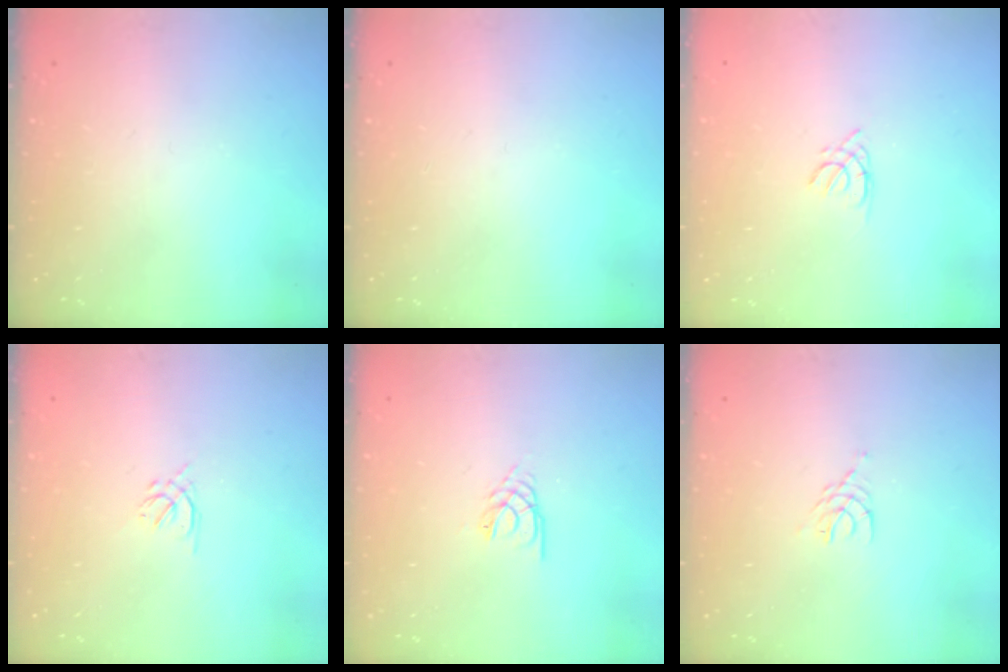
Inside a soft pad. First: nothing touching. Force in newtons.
{"total": 0.0}
{"total": 1.7, "press": 1.7, "slide": 0.3}
{"total": 1.3, "press": 1.2, "slide": 0.5}
{"total": 2.2, "press": 2.1, "slide": 0.4}
{"total": 3.2, "press": 3.1, "slide": 0.4}